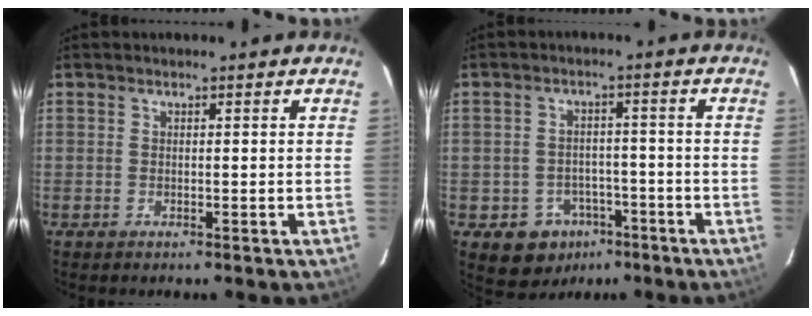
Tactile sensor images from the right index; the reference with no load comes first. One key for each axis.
{"total": 7.8, "fx": -4.3, "fy": 6.3, "fz": 1.7, "tx": -0.041, "ty": 0.026, "tz": -0.042}